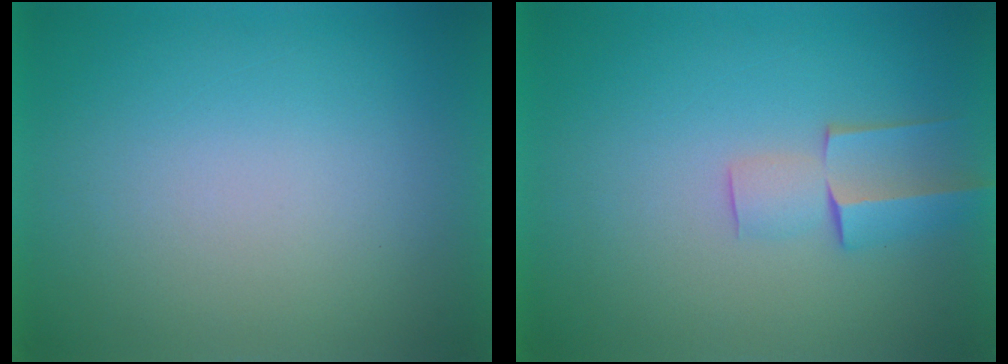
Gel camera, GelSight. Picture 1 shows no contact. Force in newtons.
{"total": 2.6}